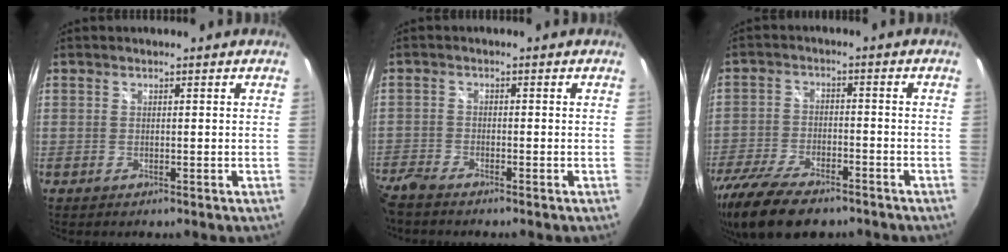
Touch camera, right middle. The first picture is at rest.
{"total": 5.9, "force": [-5.2, 1.2, 2.4], "torque": [-0.074, -0.025, -0.104]}
{"total": 18.0, "force": [-13.5, 6.6, 9.9], "torque": [-0.227, -0.039, -0.233]}